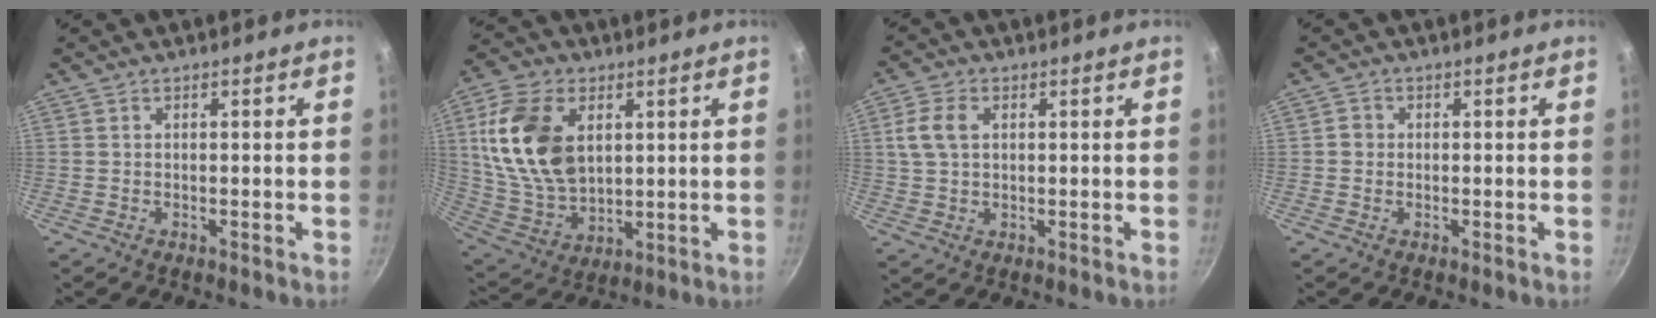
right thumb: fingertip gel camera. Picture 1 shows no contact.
{"total": 18.1, "force": [4.4, 11.6, 13.1], "torque": [-0.234, -0.012, 0.097]}
{"total": 5.4, "force": [1.3, 3.6, 3.9], "torque": [-0.073, 0.007, 0.023]}
{"total": 1.6, "force": [-0.2, 1.5, 0.5], "torque": [-0.003, 0.007, -0.005]}